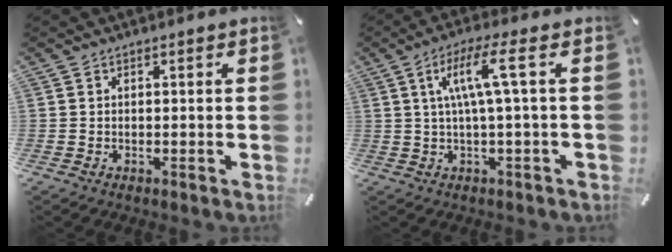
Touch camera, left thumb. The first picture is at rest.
{"total": 9.8, "force": [2.1, 1.0, 9.5], "torque": [-0.183, 0.006, 0.032]}